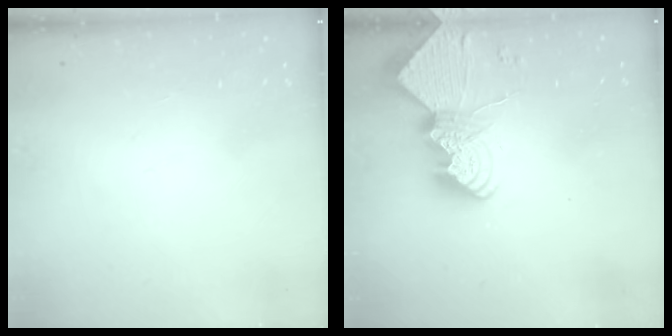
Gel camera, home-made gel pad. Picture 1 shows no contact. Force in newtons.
{"total": 12.4, "press": 12.4, "slide": 0.7}